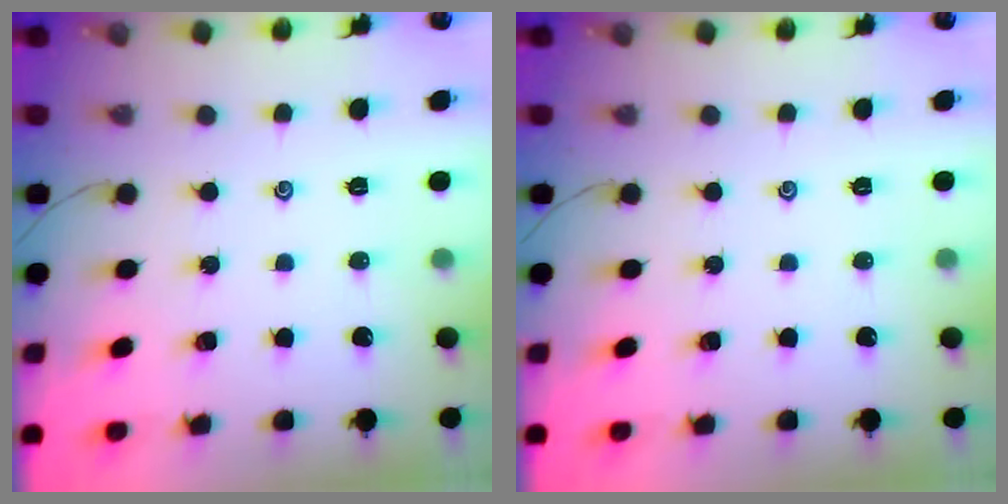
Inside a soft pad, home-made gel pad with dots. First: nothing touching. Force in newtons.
{"total": 0.0}